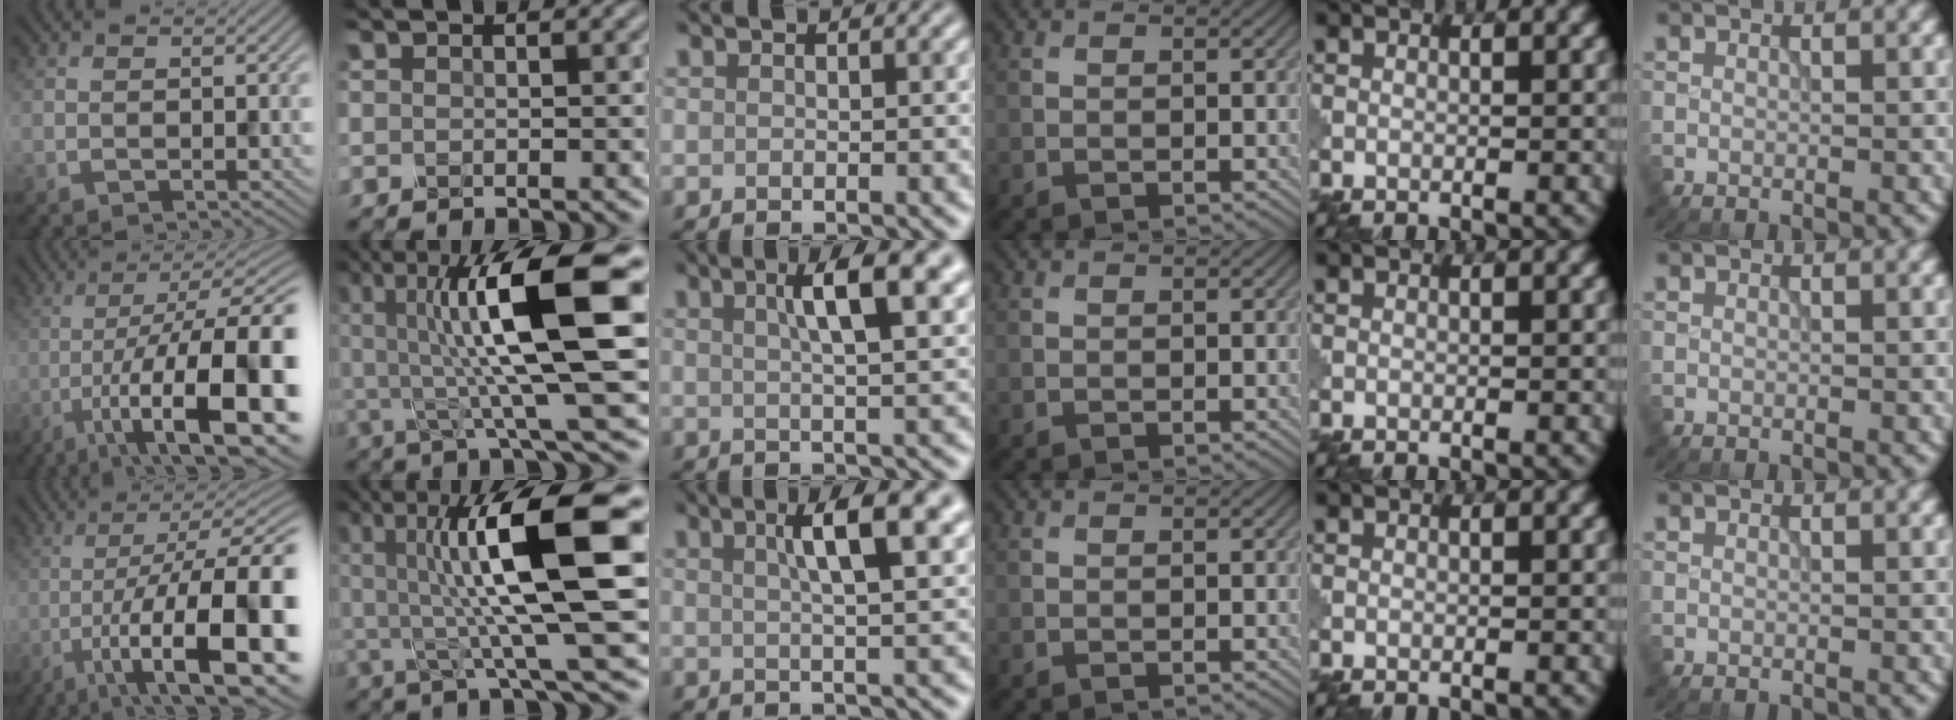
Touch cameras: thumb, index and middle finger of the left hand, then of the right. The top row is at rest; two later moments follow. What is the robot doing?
{"motion": "shake", "object": "plastic piggy bank"}